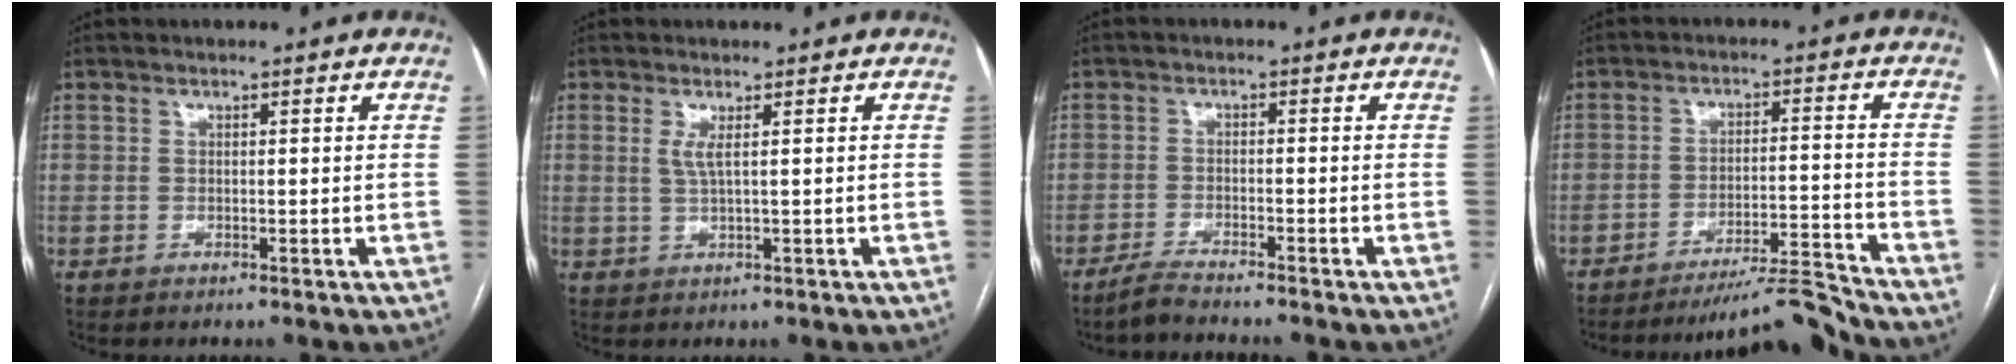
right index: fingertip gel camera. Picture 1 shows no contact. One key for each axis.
{"total": 2.0, "fx": 0.7, "fy": -0.1, "fz": 1.9, "tx": -0.046, "ty": -0.002, "tz": 0.017}
{"total": 3.5, "fx": -3.3, "fy": -0.4, "fz": 1.3, "tx": -0.027, "ty": -0.011, "tz": -0.060}
{"total": 8.8, "fx": -8.4, "fy": -2.1, "fz": 1.3, "tx": -0.005, "ty": 0.014, "tz": -0.142}